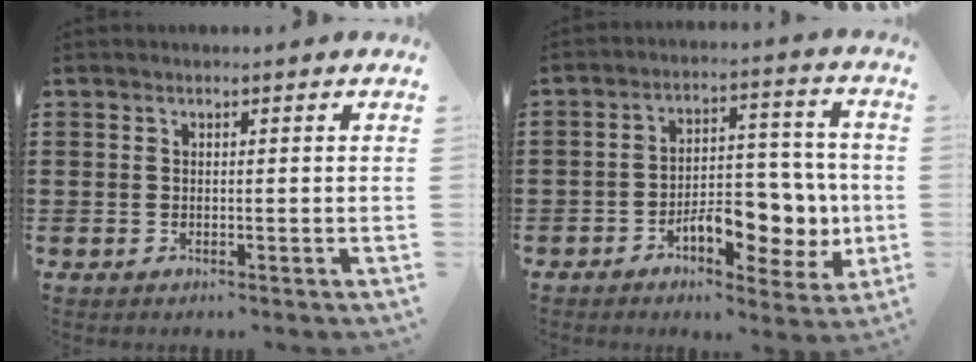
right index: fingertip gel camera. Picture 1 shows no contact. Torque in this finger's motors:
{"motor_torque": [2.14, 0.00, 0.70, 0.15]}